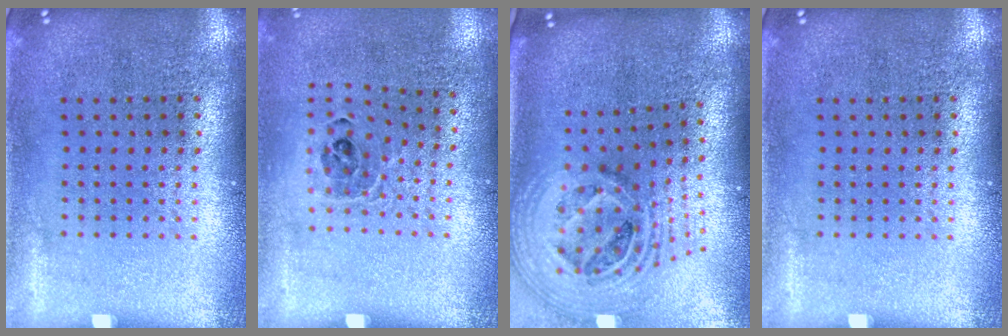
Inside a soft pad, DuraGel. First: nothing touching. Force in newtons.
{"total": 0.9, "press": 0.8, "slide": 0.3}
{"total": 2.6, "press": 1.8, "slide": 1.9}
{"total": 0.0}